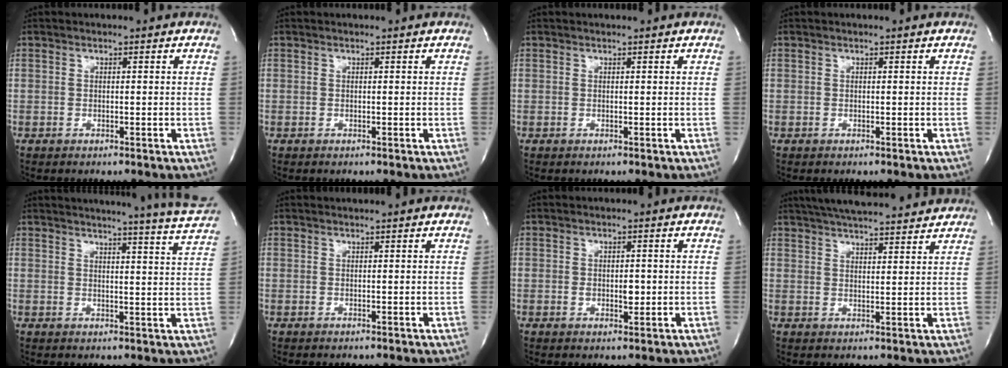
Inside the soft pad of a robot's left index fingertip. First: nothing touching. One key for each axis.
{"total": 0.0}
{"total": 0.7, "fx": 0.6, "fy": -0.1, "fz": 0.2, "tx": -0.004, "ty": 0.007, "tz": 0.013}
{"total": 0.0}
{"total": 15.2, "fx": 14.3, "fy": -2.0, "fz": 4.8, "tx": -0.081, "ty": -0.072, "tz": 0.163}
{"total": 1.4, "fx": 1.3, "fy": -0.2, "fz": 0.4, "tx": -0.010, "ty": 0.013, "tz": 0.024}
{"total": 2.3, "fx": -0.1, "fy": 1.3, "fz": 1.9, "tx": -0.030, "ty": -0.001, "tz": 0.002}
{"total": 17.5, "fx": 15.8, "fy": 2.6, "fz": 7.2, "tx": -0.122, "ty": 0.038, "tz": 0.222}